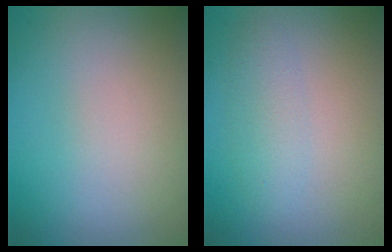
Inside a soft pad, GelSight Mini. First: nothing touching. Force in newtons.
{"total": 1.9, "press": 1.9, "slide": 0.0}